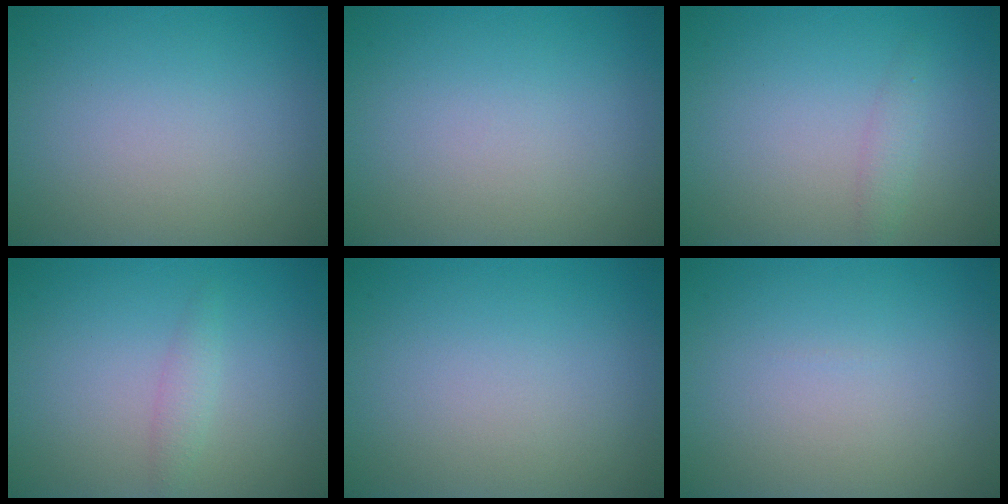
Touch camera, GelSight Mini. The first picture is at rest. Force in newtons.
{"total": 0.0}
{"total": 1.3, "press": 1.3, "slide": 0.0}
{"total": 1.2, "press": 1.2, "slide": 0.0}
{"total": 0.0}
{"total": 0.0}